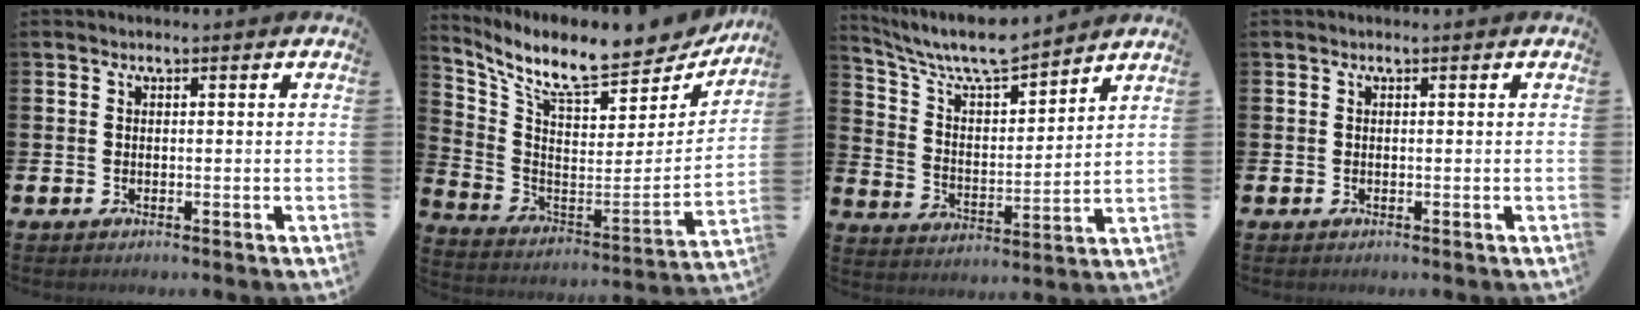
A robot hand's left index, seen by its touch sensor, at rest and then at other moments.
{"total": 10.1, "force": [8.7, 2.4, 4.4], "torque": [-0.113, -0.072, 0.143]}
{"total": 8.7, "force": [8.1, 1.4, 3.0], "torque": [-0.093, -0.050, 0.143]}
{"total": 0.0}